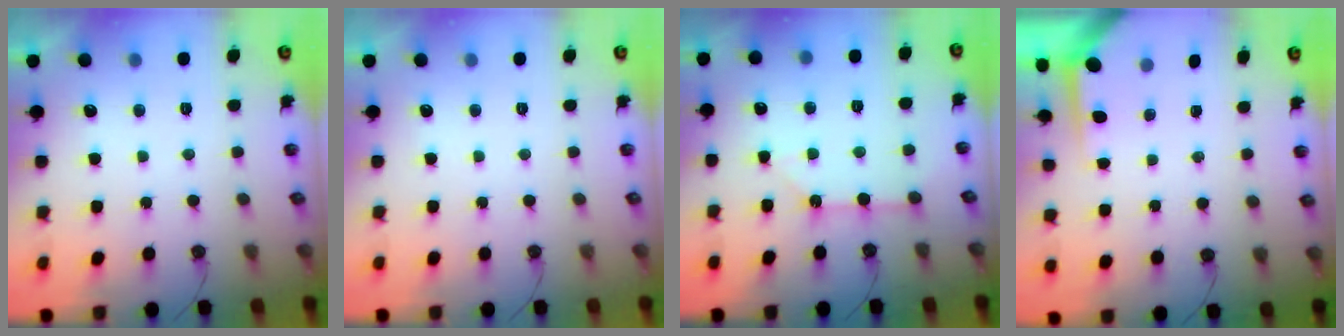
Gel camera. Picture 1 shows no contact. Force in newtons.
{"total": 0.0}
{"total": 2.4, "press": 2.4, "slide": 0.4}
{"total": 3.8, "press": 3.7, "slide": 0.4}